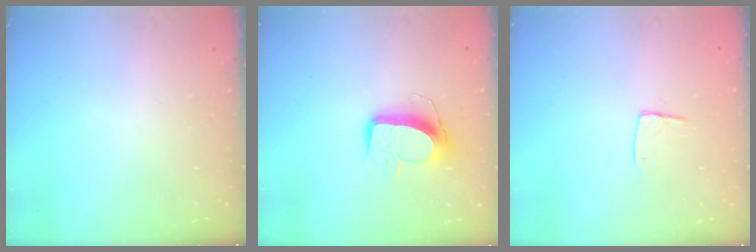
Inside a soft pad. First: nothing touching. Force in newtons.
{"total": 10.2, "press": 10.1, "slide": 0.5}
{"total": 5.9, "press": 5.9, "slide": 0.4}